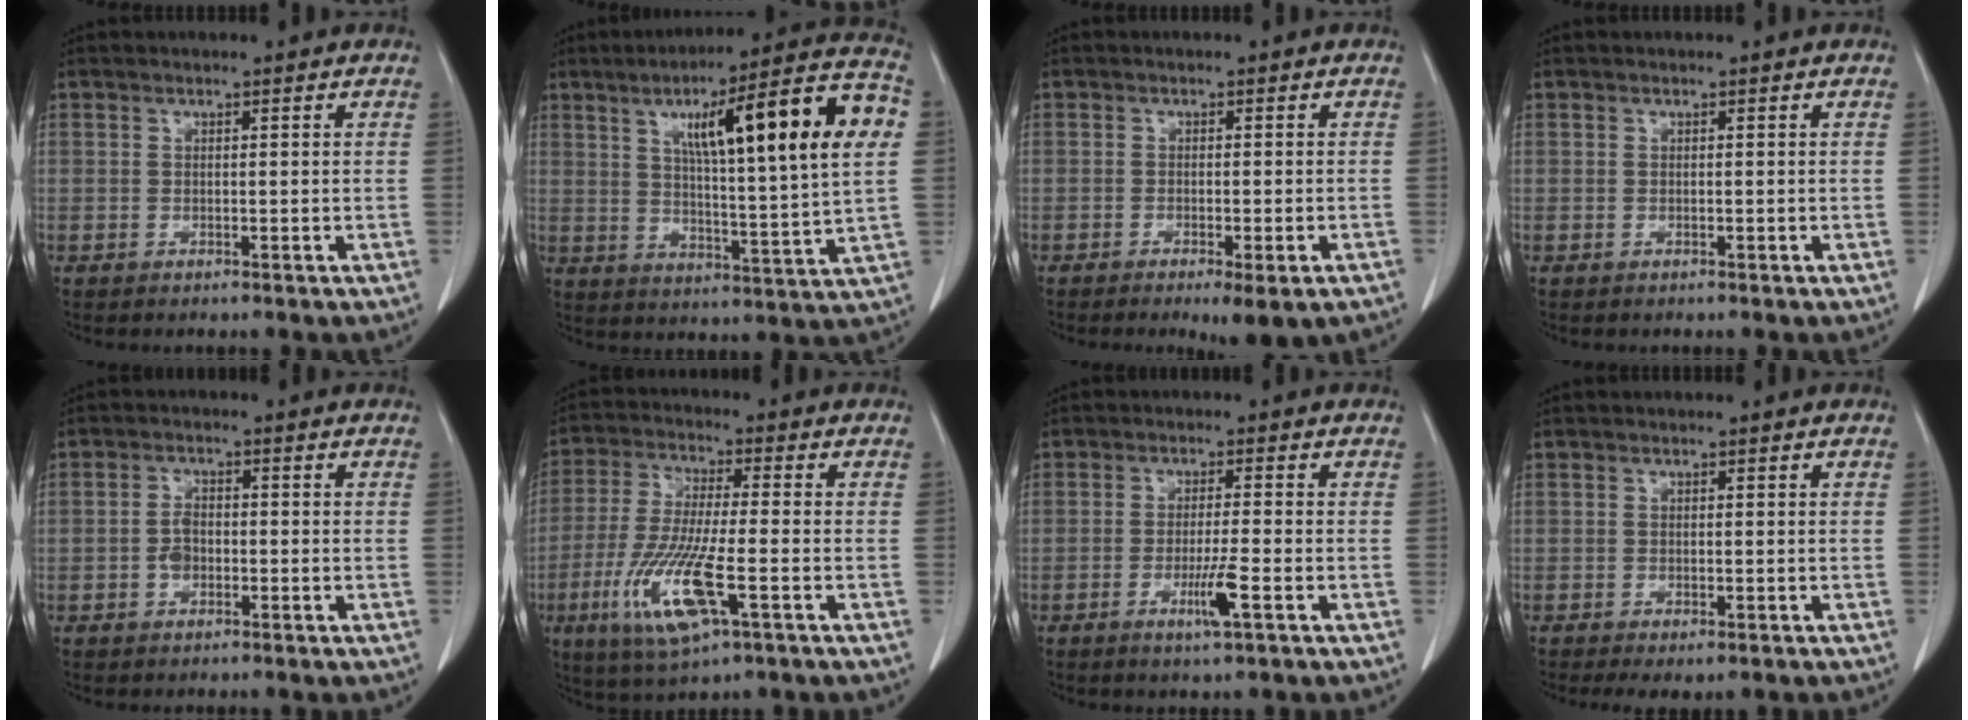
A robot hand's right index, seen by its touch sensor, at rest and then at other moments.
{"total": 21.4, "force": [5.7, 1.1, 20.6], "torque": [-0.297, 0.021, 0.075]}
{"total": 5.0, "force": [-3.2, 1.1, 3.7], "torque": [-0.037, -0.009, -0.041]}
{"total": 0.0}
{"total": 2.7, "force": [-0.8, 1.6, 1.9], "torque": [-0.035, 0.006, -0.016]}
{"total": 13.0, "force": [-4.8, 1.9, 11.9], "torque": [-0.250, -0.025, -0.087]}
{"total": 4.5, "force": [-1.9, -0.2, 4.1], "torque": [-0.078, -0.010, -0.035]}
{"total": 3.1, "force": [-2.0, 1.2, 2.0], "torque": [-0.027, -0.006, -0.025]}